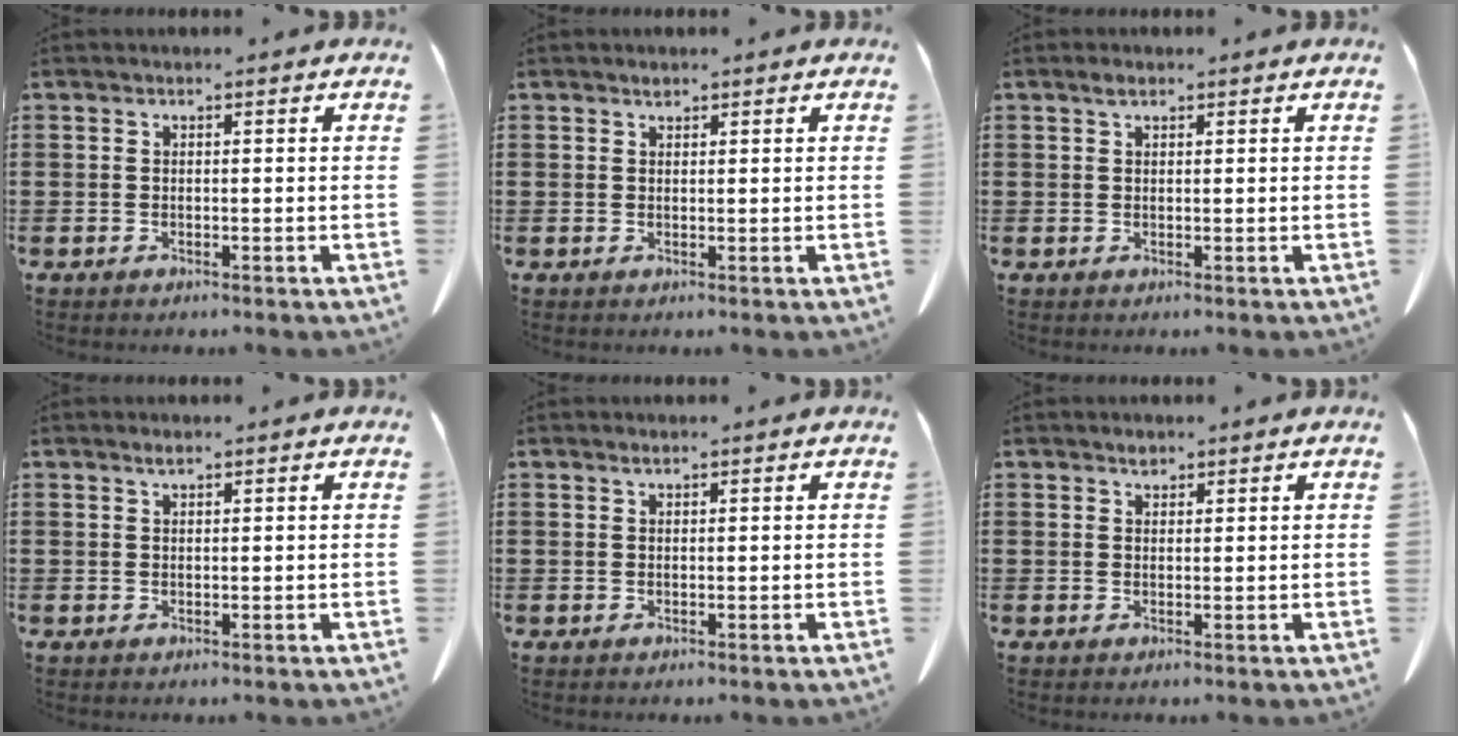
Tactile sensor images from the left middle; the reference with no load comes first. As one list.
[{"total": 0.7, "force": [0.6, 0.3, 0.2], "torque": [-0.007, -0.003, 0.014]}, {"total": 1.2, "force": [0.7, 0.5, 0.8], "torque": [-0.018, 0.002, 0.013]}, {"total": 0.9, "force": [0.7, 0.1, 0.6], "torque": [-0.014, -0.001, 0.013]}, {"total": 0.5, "force": [0.4, 0.1, 0.3], "torque": [-0.008, -0.002, 0.009]}, {"total": 1.3, "force": [1.1, 0.6, 0.4], "torque": [-0.002, -0.004, 0.021]}]